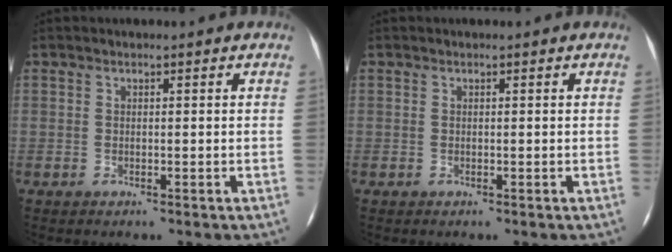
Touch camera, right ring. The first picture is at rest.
{"total": 0.0}